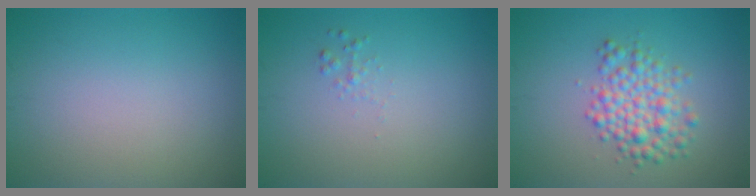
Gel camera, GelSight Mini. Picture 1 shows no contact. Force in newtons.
{"total": 0.6, "press": 0.6, "slide": 0.0}
{"total": 4.0, "press": 4.0, "slide": 0.1}